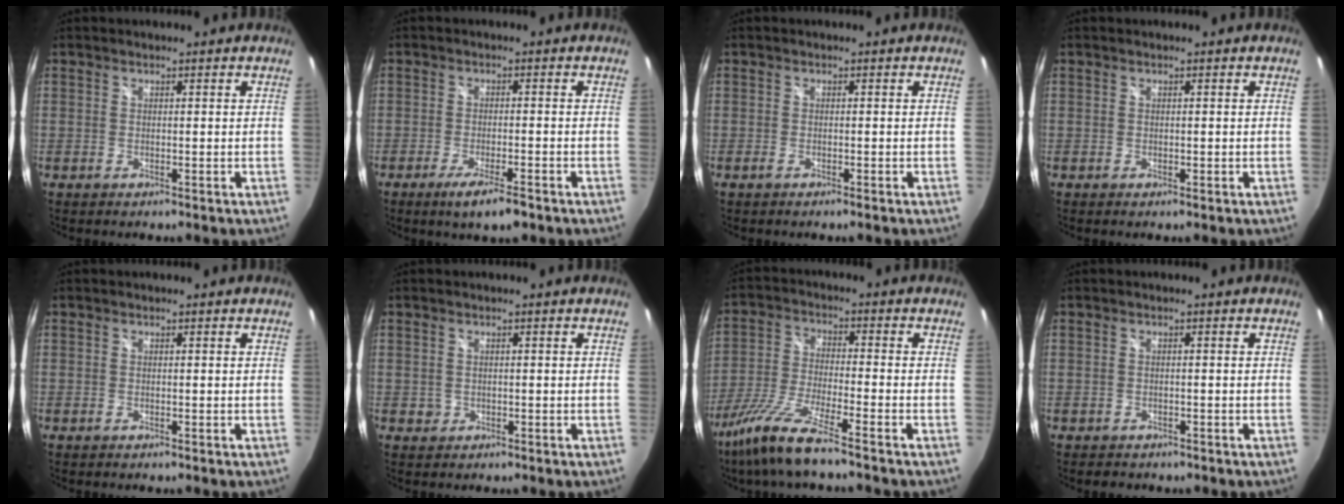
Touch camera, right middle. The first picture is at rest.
{"total": 5.8, "force": [-3.9, 0.9, 4.2], "torque": [-0.088, -0.013, -0.065]}
{"total": 1.1, "force": [-0.9, 0.0, 0.7], "torque": [-0.013, -0.001, -0.017]}
{"total": 0.0}
{"total": 0.0}
{"total": 1.2, "force": [-0.1, 1.2, 0.2], "torque": [-0.001, -0.002, -0.002]}
{"total": 10.8, "force": [-8.2, -0.2, 7.1], "torque": [-0.152, -0.025, -0.156]}
{"total": 1.9, "force": [-1.5, 1.2, 0.5], "torque": [-0.014, -0.005, -0.019]}